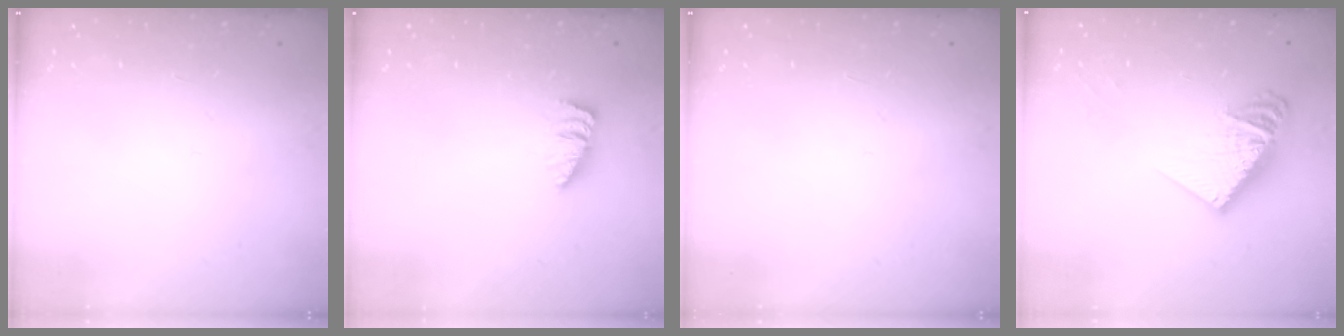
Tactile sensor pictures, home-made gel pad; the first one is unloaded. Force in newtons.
{"total": 2.7, "press": 2.7, "slide": 0.2}
{"total": 0.0}
{"total": 14.8, "press": 14.7, "slide": 1.3}